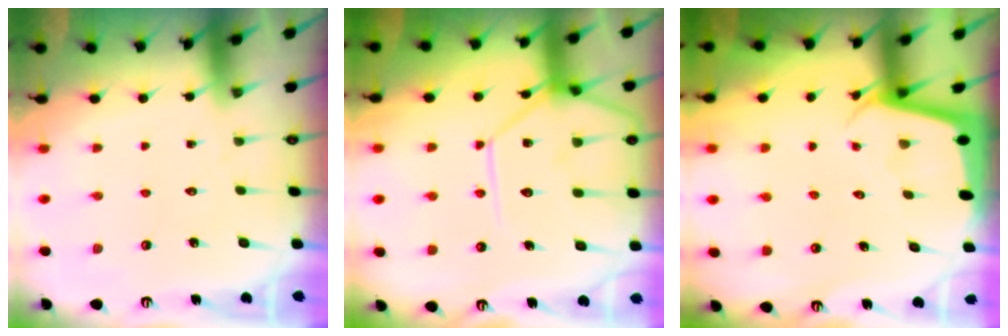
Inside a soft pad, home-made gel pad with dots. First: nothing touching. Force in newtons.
{"total": 14.1, "press": 14.0, "slide": 1.6}
{"total": 2.3, "press": 2.3, "slide": 0.1}